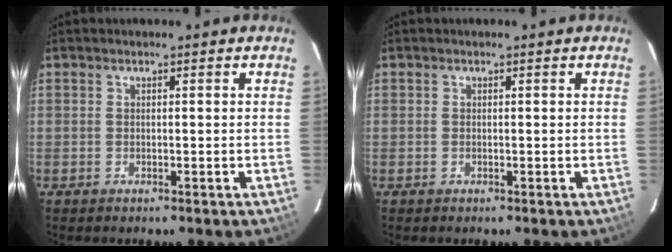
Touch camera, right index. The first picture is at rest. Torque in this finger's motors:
{"motor_torque": [0.11, 0.01, 0.03, 0.00]}